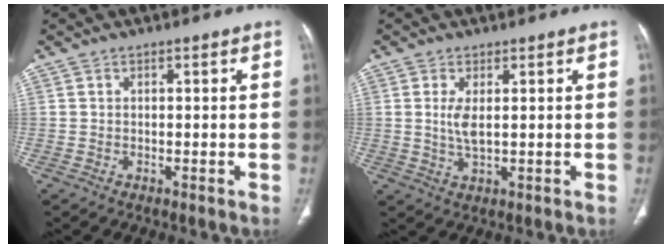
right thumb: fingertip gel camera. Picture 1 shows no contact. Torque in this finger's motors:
{"motor_torque": [-0.33, 0.13, 0.18, 0.27, 0.00]}